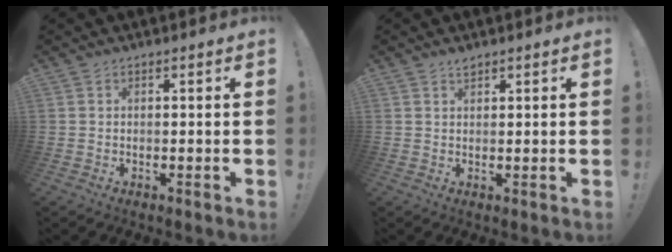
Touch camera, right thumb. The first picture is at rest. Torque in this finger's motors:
{"motor_torque": [-0.19, 0.11, 0.04, 0.17, -0.02]}